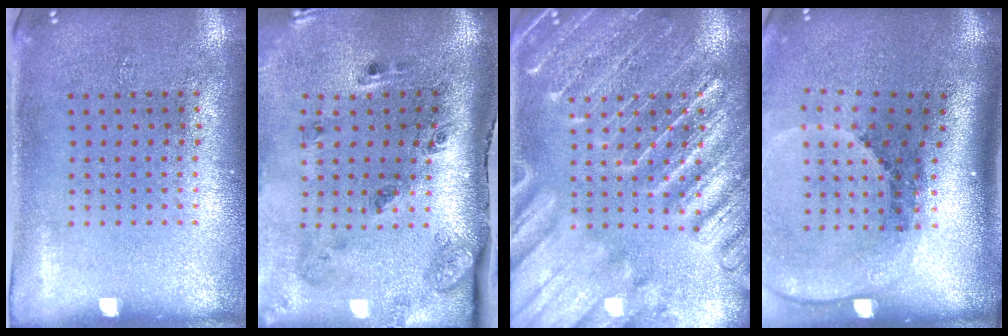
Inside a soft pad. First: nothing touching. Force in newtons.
{"total": 3.2, "press": 2.1, "slide": 2.5}
{"total": 5.5, "press": 5.4, "slide": 0.7}
{"total": 2.7, "press": 1.9, "slide": 2.0}